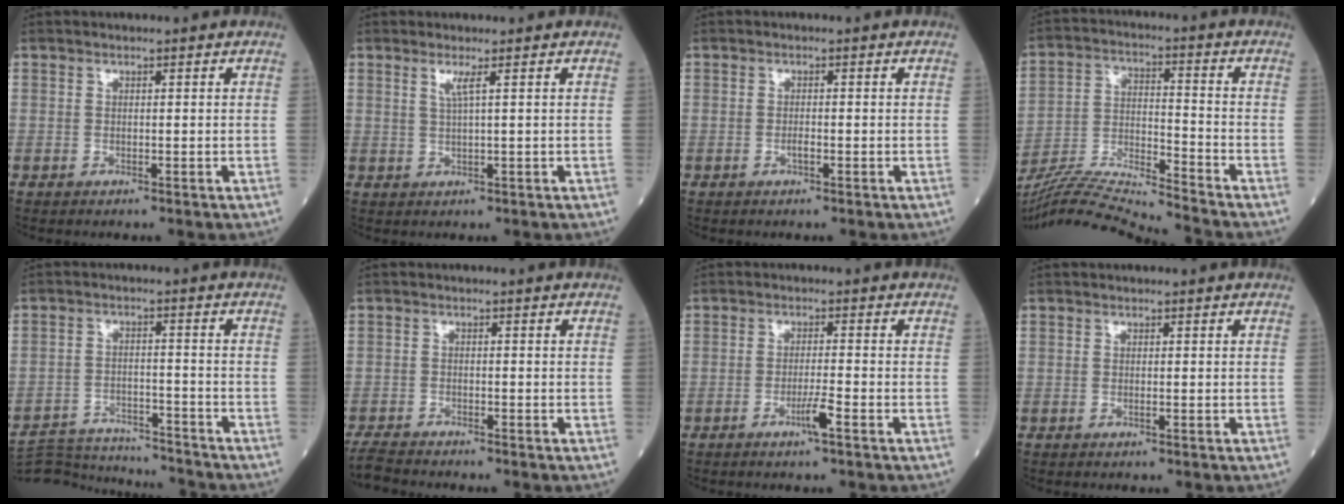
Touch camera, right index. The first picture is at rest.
{"total": 1.8, "force": [0.8, -0.5, 1.5], "torque": [-0.035, -0.005, 0.018]}
{"total": 0.9, "force": [-0.4, 0.2, 0.8], "torque": [-0.017, 0.001, -0.008]}
{"total": 15.0, "force": [-14.2, -2.0, 4.3], "torque": [-0.075, 0.003, -0.253]}
{"total": 14.4, "force": [-14.1, 1.5, 2.7], "torque": [-0.052, 0.006, -0.207]}
{"total": 3.9, "force": [-3.8, 0.2, 0.9], "torque": [-0.017, -0.016, -0.067]}
{"total": 2.9, "force": [-1.6, -0.4, 2.4], "torque": [-0.047, -0.004, -0.033]}
{"total": 0.0}